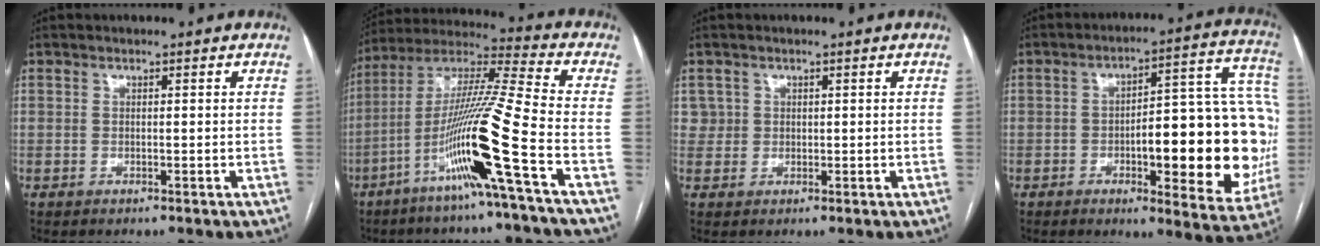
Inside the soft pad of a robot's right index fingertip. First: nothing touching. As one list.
[{"total": 16.8, "force": [-7.0, -2.2, 15.2], "torque": [-0.296, -0.013, -0.136]}, {"total": 2.1, "force": [0.8, 1.9, -0.2], "torque": [0.019, 0.005, 0.009]}, {"total": 22.7, "force": [-3.2, 6.2, 21.6], "torque": [-0.211, 0.040, -0.026]}]